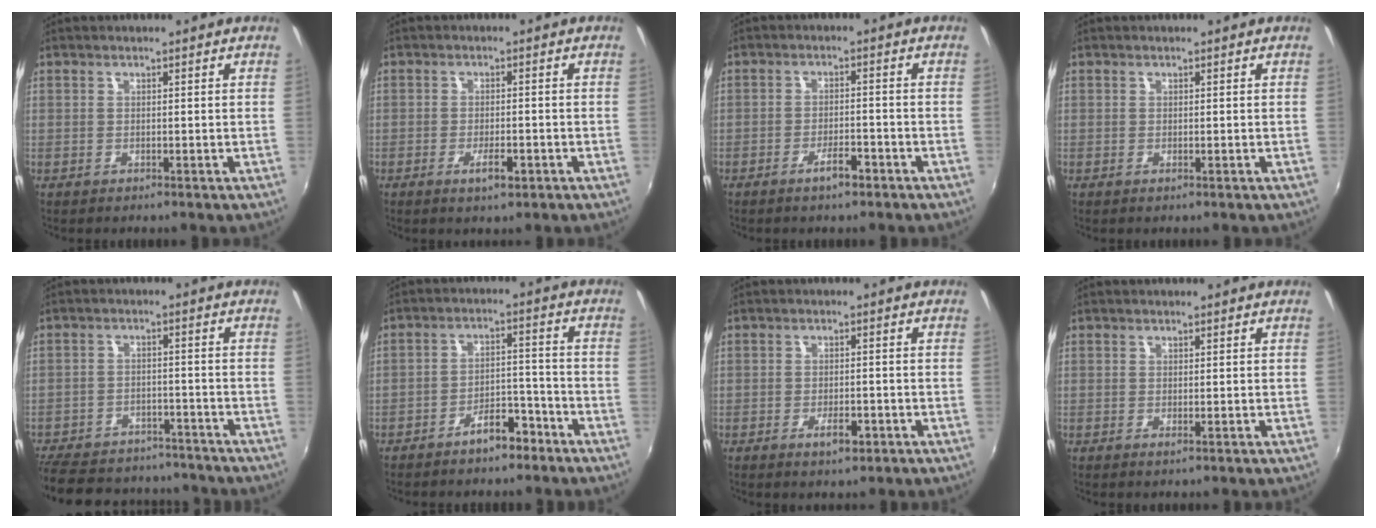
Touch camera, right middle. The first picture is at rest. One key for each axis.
{"total": 3.6, "fx": -1.9, "fy": 1.2, "fz": 2.8, "tx": -0.057, "ty": -0.007, "tz": -0.030}
{"total": 3.7, "fx": -2.6, "fy": 1.1, "fz": 2.4, "tx": -0.051, "ty": -0.003, "tz": -0.042}
{"total": 0.0}
{"total": 21.0, "fx": -17.3, "fy": 9.0, "fz": 7.6, "tx": -0.189, "ty": 0.016, "tz": -0.238}
{"total": 6.6, "fx": -5.0, "fy": 2.7, "fz": 3.3, "tx": -0.061, "ty": 0.020, "tz": -0.066}
{"total": 3.6, "fx": -1.9, "fy": 1.5, "fz": 2.7, "tx": -0.055, "ty": -0.006, "tz": -0.030}
{"total": 0.5, "fx": 0.0, "fy": 0.0, "fz": 0.5, "tx": -0.010, "ty": -0.002, "tz": -0.002}